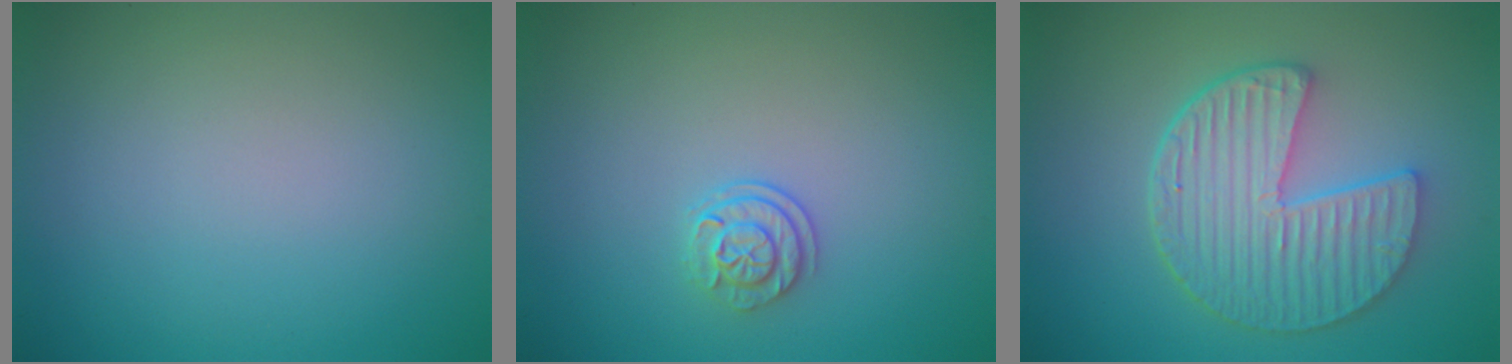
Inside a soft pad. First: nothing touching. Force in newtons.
{"total": 1.9, "press": 1.6, "slide": 1.1}
{"total": 6.2, "press": 4.8, "slide": 4.0}